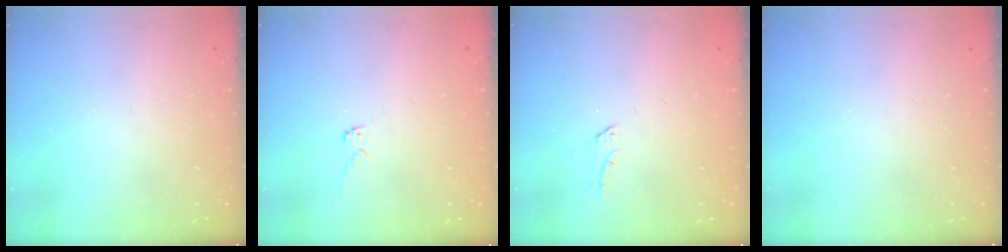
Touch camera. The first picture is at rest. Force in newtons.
{"total": 2.8, "press": 2.8, "slide": 0.1}
{"total": 2.1, "press": 2.1, "slide": 0.2}
{"total": 0.0}